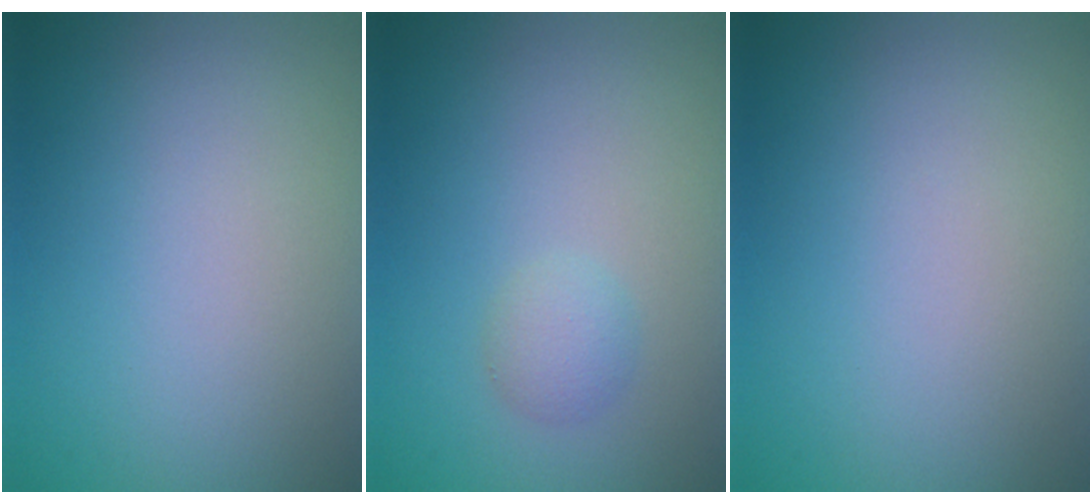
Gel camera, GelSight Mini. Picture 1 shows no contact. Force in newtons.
{"total": 1.5, "press": 1.5, "slide": 0.0}
{"total": 0.0}